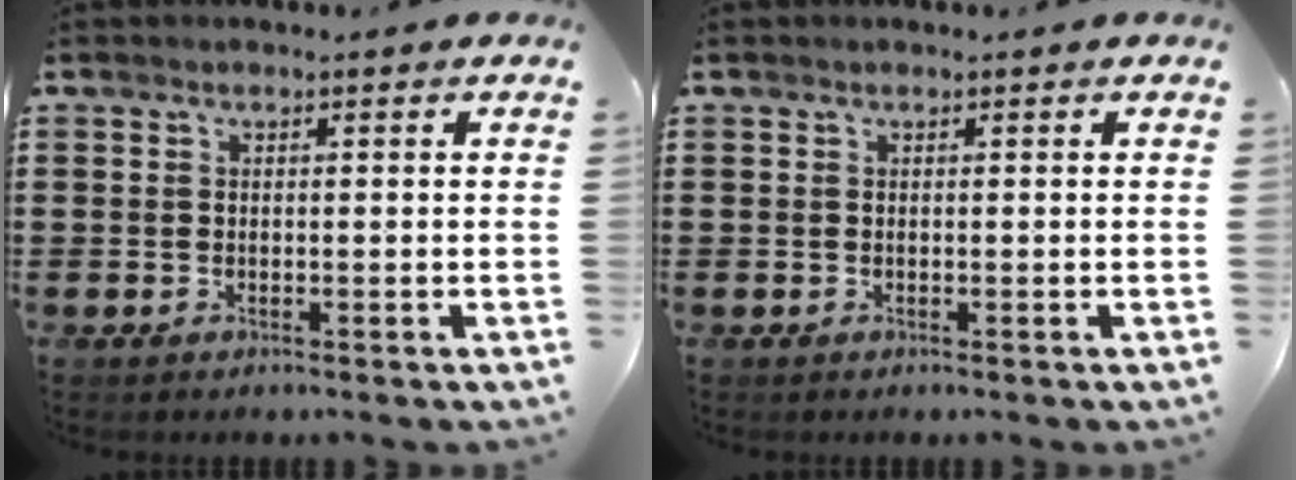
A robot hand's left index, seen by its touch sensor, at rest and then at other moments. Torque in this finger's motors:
{"motor_torque": [0.00, 0.00, 0.00, 0.00]}